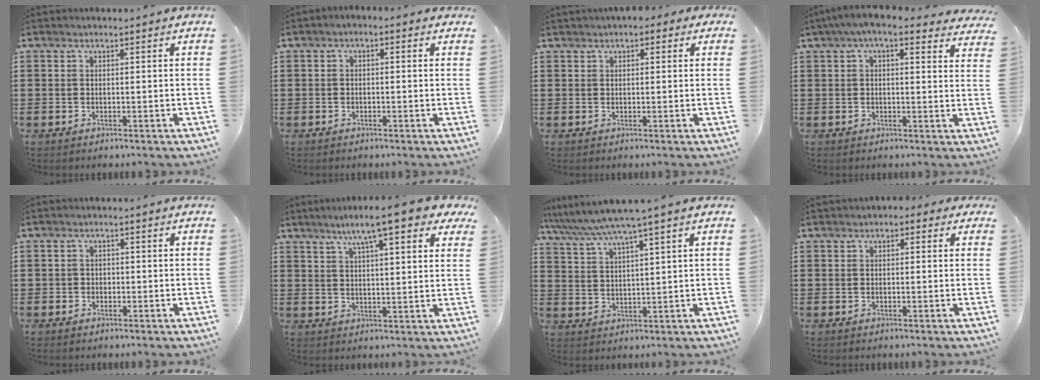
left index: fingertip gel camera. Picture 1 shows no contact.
{"total": 1.0, "force": [-0.8, 0.4, 0.4], "torque": [-0.010, 0.000, -0.017]}
{"total": 1.3, "force": [0.7, 0.9, 0.7], "torque": [-0.017, 0.008, 0.012]}
{"total": 5.1, "force": [3.9, 0.9, 3.3], "torque": [-0.074, -0.006, 0.069]}
{"total": 1.1, "force": [-0.4, 0.9, 0.2], "torque": [-0.007, 0.003, -0.011]}
{"total": 9.3, "force": [6.7, 1.1, 6.4], "torque": [-0.116, -0.009, 0.112]}
{"total": 5.1, "force": [4.1, -0.5, 3.0], "torque": [-0.071, -0.017, 0.067]}
{"total": 1.1, "force": [0.0, 0.9, 0.6], "torque": [-0.014, 0.006, -0.003]}